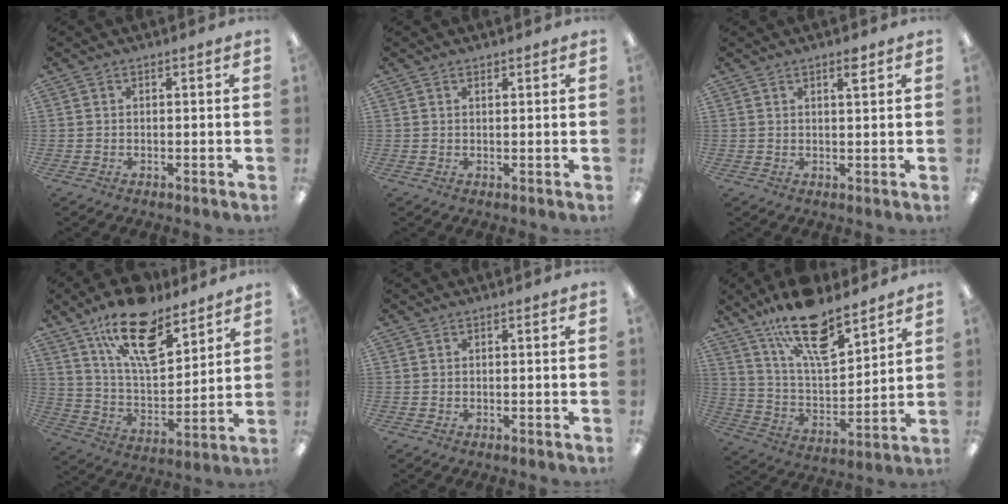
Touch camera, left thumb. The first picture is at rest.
{"total": 0.8, "force": [0.7, 0.2, 0.2], "torque": [-0.005, -0.001, 0.014]}
{"total": 2.5, "force": [1.9, 0.4, 1.7], "torque": [-0.022, -0.005, 0.029]}
{"total": 19.0, "force": [12.8, 8.1, 11.6], "torque": [-0.197, -0.062, 0.220]}
{"total": 0.0}
{"total": 18.8, "force": [13.3, 7.2, 11.2], "torque": [-0.191, -0.074, 0.228]}